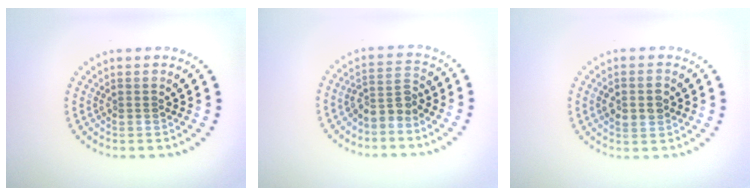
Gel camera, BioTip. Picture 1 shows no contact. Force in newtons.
{"total": 2.6, "press": 1.9, "slide": 1.7}
{"total": 3.0, "press": 3.0, "slide": 0.2}